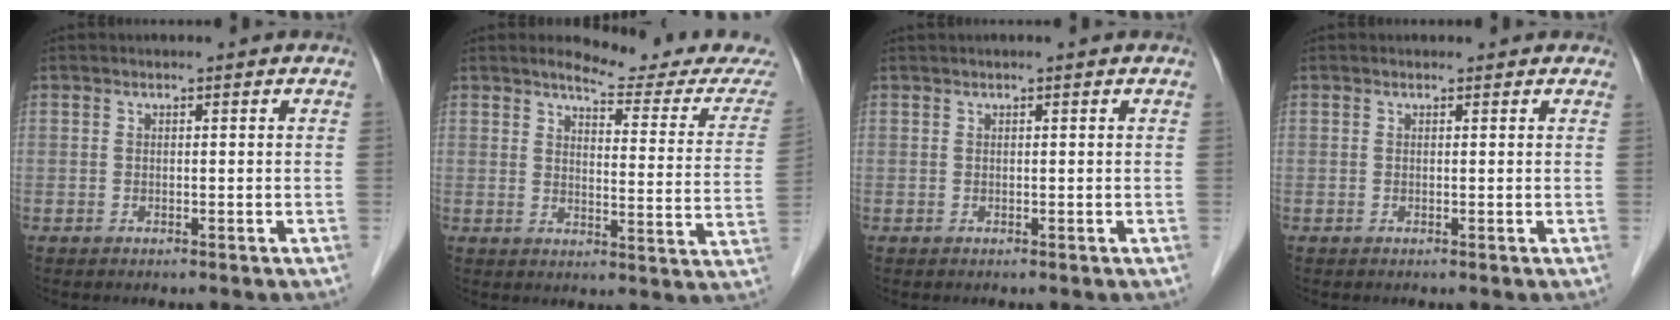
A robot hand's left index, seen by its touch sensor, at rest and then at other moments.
{"total": 12.7, "force": [12.2, 0.1, 3.5], "torque": [-0.038, -0.059, 0.136]}
{"total": 1.0, "force": [0.8, -0.1, 0.6], "torque": [-0.012, 0.015, 0.016]}
{"total": 1.3, "force": [1.1, 0.6, 0.2], "torque": [-0.008, 0.007, 0.008]}